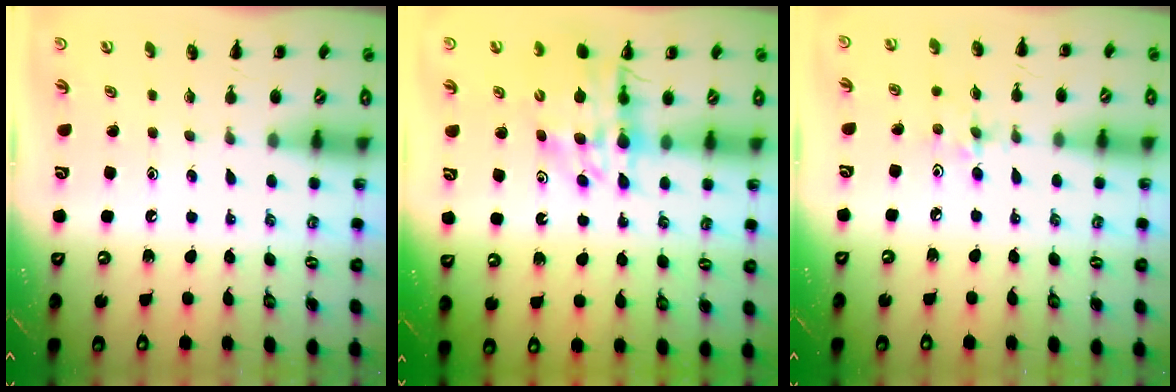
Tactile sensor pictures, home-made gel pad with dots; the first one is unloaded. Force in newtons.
{"total": 14.0, "press": 13.5, "slide": 3.7}
{"total": 2.4, "press": 2.4, "slide": 0.5}